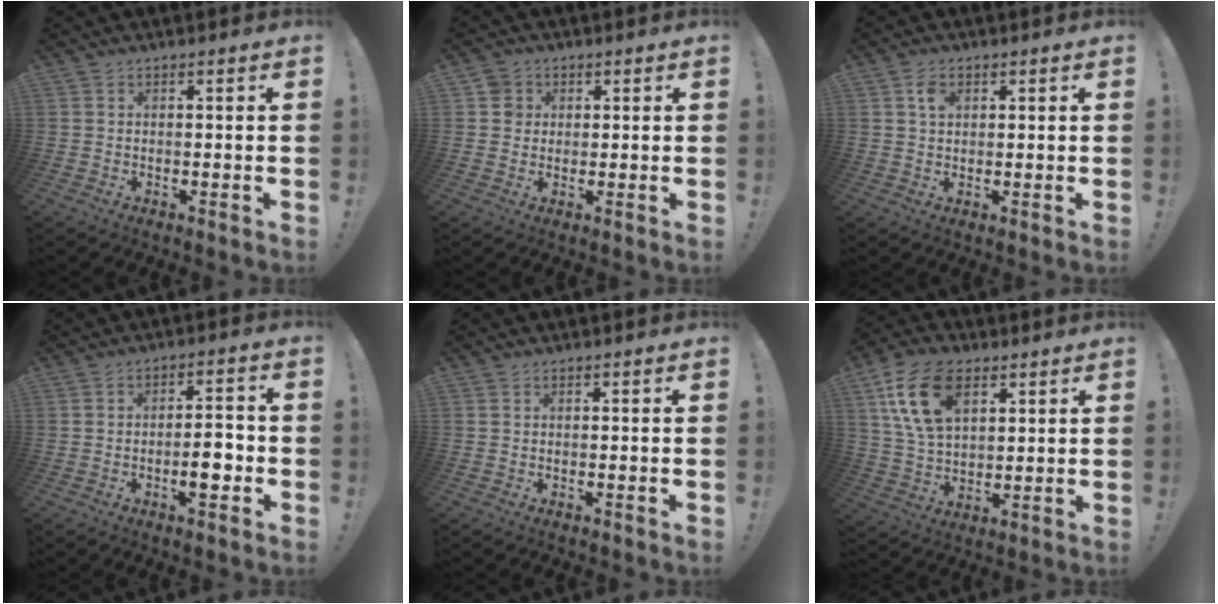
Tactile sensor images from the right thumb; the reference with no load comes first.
{"total": 4.0, "force": [1.0, 3.7, 1.0], "torque": [-0.020, 0.009, 0.021]}
{"total": 3.2, "force": [1.3, 2.1, 2.0], "torque": [-0.020, -0.005, 0.019]}
{"total": 7.0, "force": [-2.2, 2.7, 6.0], "torque": [-0.075, 0.010, -0.037]}
{"total": 0.0}
{"total": 16.3, "force": [7.3, 9.9, 10.7], "torque": [-0.209, -0.014, 0.133]}